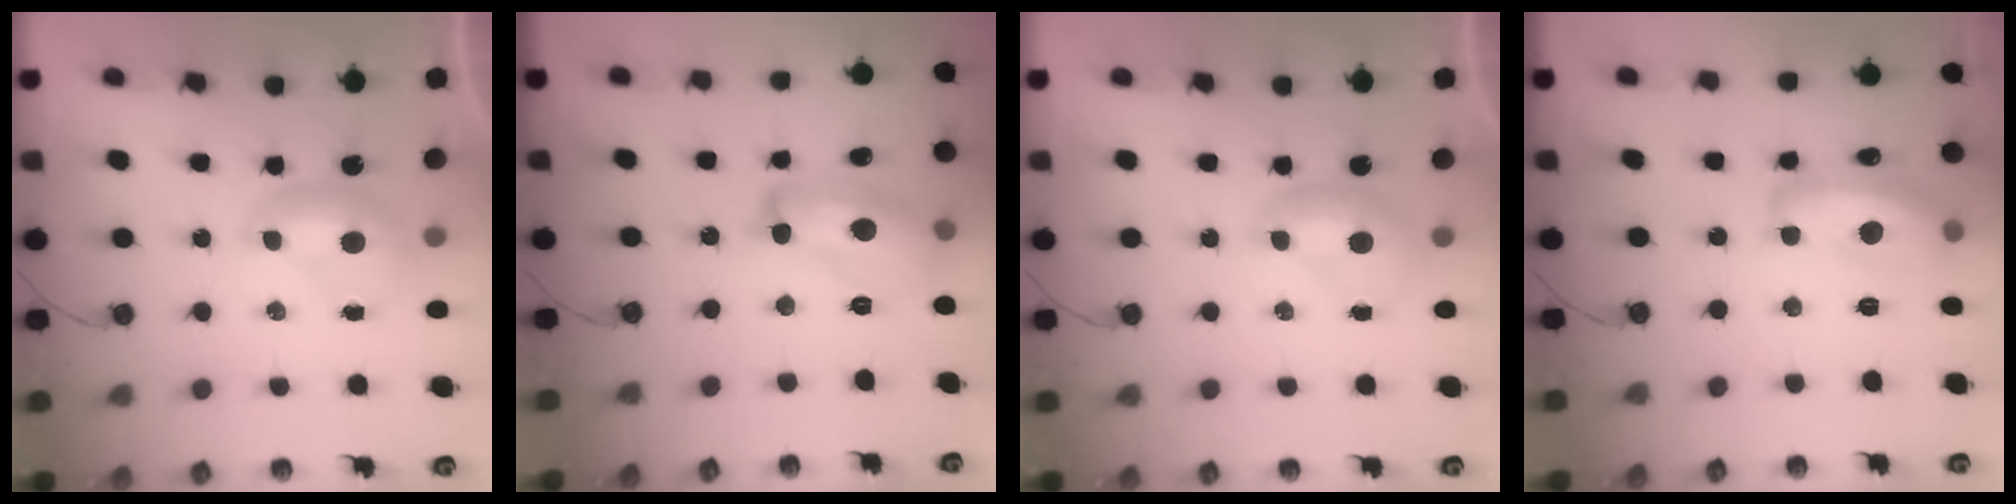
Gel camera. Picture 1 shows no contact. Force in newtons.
{"total": 12.0, "press": 12.0, "slide": 0.8}
{"total": 0.0}
{"total": 10.4, "press": 10.4, "slide": 0.8}